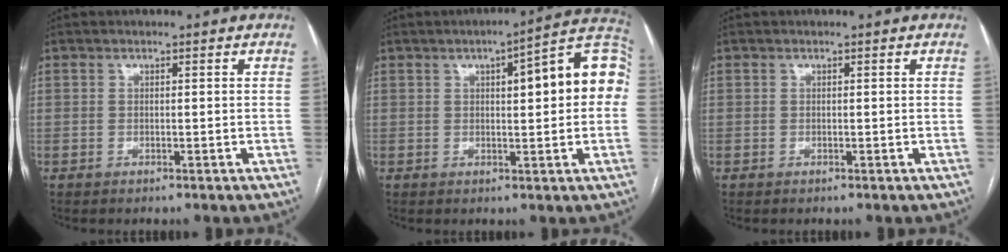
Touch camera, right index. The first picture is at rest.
{"total": 13.1, "force": [2.2, 2.8, 12.6], "torque": [-0.158, 0.040, 0.022]}
{"total": 0.0}